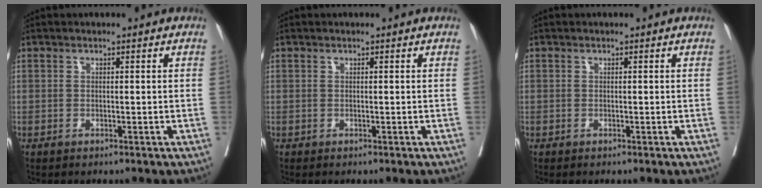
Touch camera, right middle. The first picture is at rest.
{"total": 0.0}
{"total": 0.0}